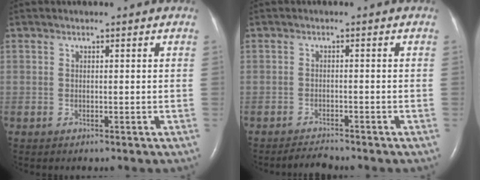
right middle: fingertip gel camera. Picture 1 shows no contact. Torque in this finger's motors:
{"motor_torque": [0.23, -0.22, -0.01, 0.00]}